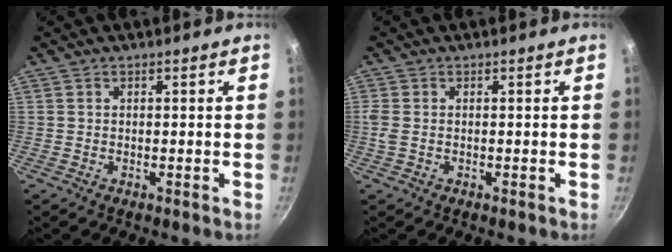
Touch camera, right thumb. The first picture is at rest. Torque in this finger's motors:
{"motor_torque": [-0.08, 0.42, 0.62, 0.24, 0.02]}